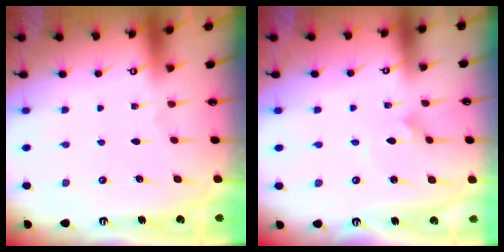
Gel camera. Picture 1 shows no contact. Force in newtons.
{"total": 1.3, "press": 1.3, "slide": 0.0}